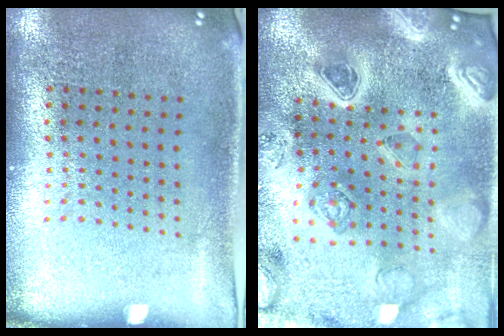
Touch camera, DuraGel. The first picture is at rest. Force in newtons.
{"total": 5.1, "press": 4.3, "slide": 2.8}